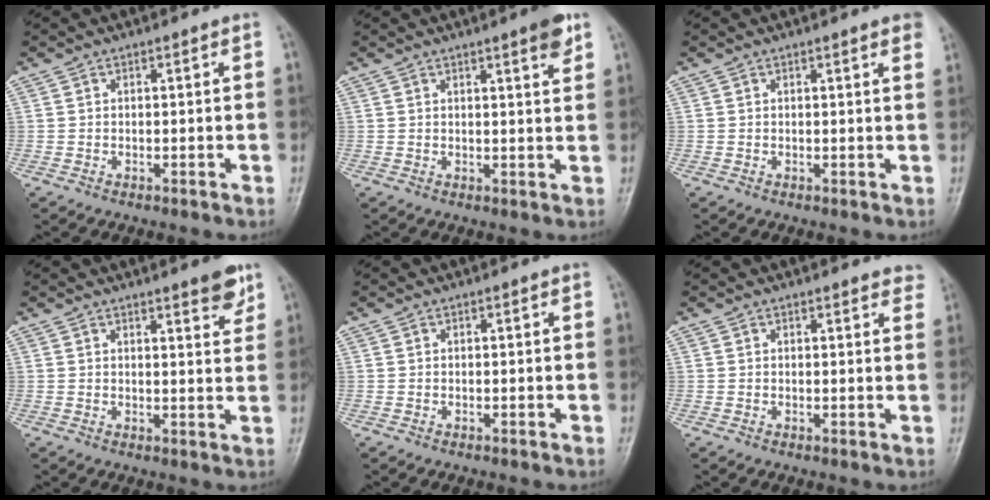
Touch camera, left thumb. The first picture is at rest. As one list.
[{"total": 3.9, "force": [2.5, 0.5, 3.0], "torque": [-0.034, -0.014, 0.032]}, {"total": 2.8, "force": [1.9, 0.3, 2.0], "torque": [-0.019, -0.001, 0.017]}, {"total": 4.6, "force": [3.2, 1.1, 3.1], "torque": [-0.029, -0.021, 0.040]}, {"total": 0.0}, {"total": 3.7, "force": [3.4, 1.2, 0.9], "torque": [0.014, -0.012, 0.022]}]